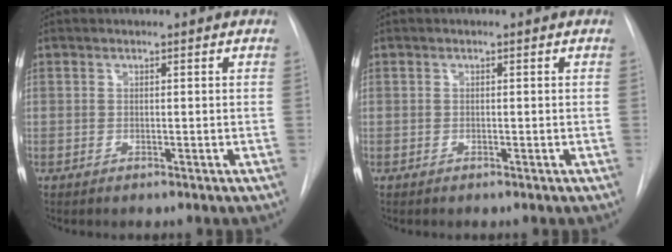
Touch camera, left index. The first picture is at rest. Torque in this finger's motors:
{"motor_torque": [-0.11, 0.12, 0.00, 0.00]}